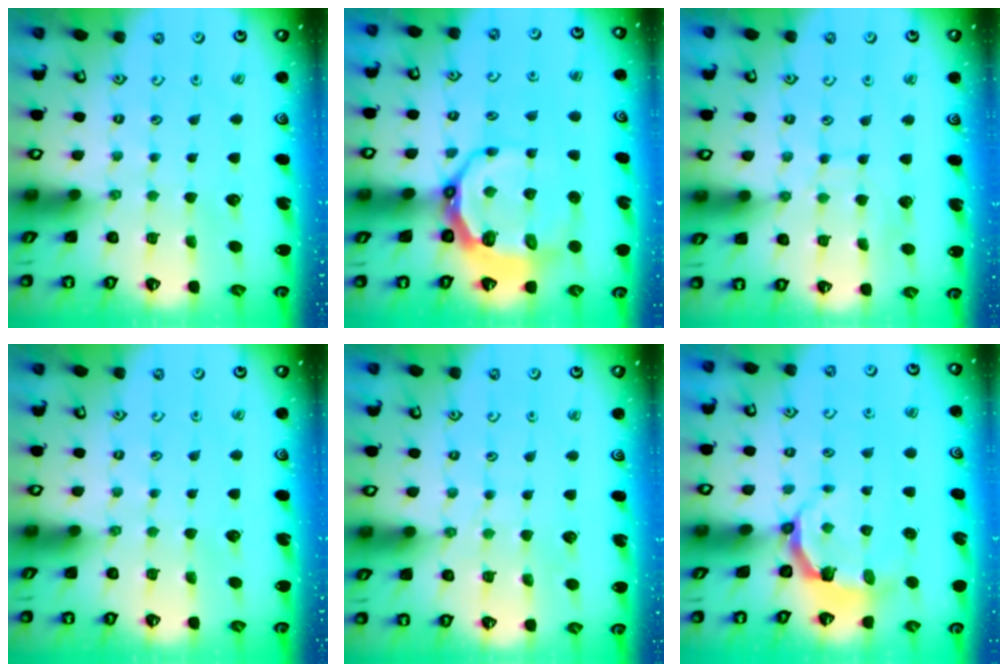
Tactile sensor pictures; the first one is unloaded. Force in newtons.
{"total": 10.0, "press": 9.1, "slide": 4.2}
{"total": 7.8, "press": 7.7, "slide": 0.6}
{"total": 0.0}
{"total": 3.9, "press": 3.8, "slide": 0.7}
{"total": 4.3, "press": 2.8, "slide": 3.2}